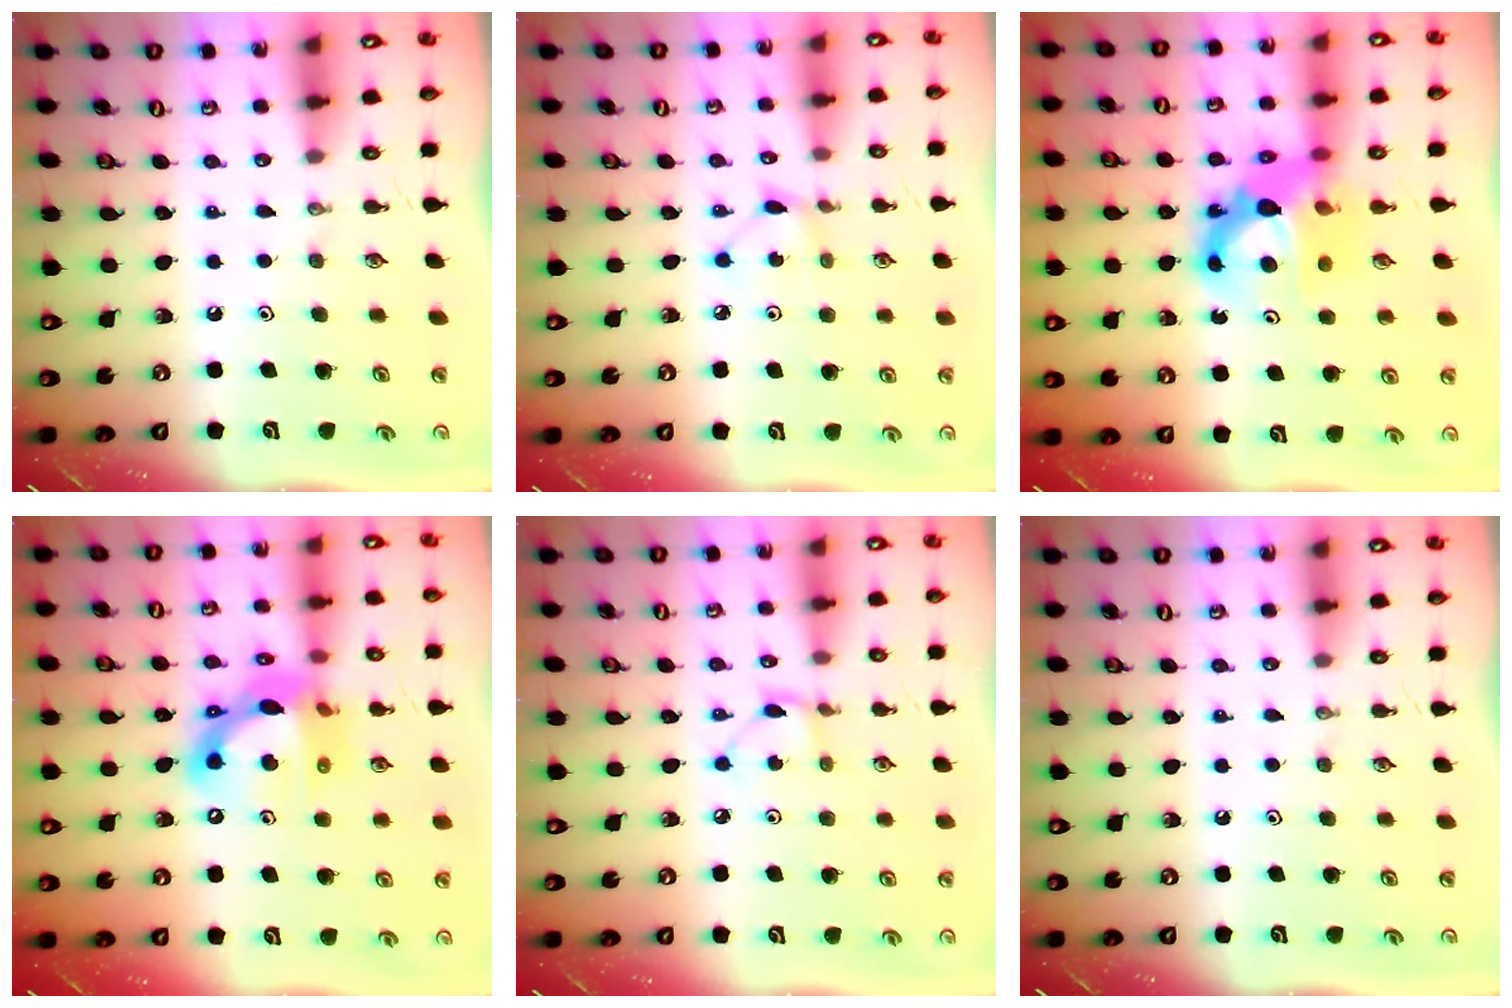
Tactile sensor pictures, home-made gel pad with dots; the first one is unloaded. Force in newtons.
{"total": 2.3, "press": 2.3, "slide": 0.2}
{"total": 12.4, "press": 12.3, "slide": 1.1}
{"total": 15.1, "press": 15.1, "slide": 0.7}
{"total": 2.0, "press": 2.0, "slide": 0.1}
{"total": 0.0}